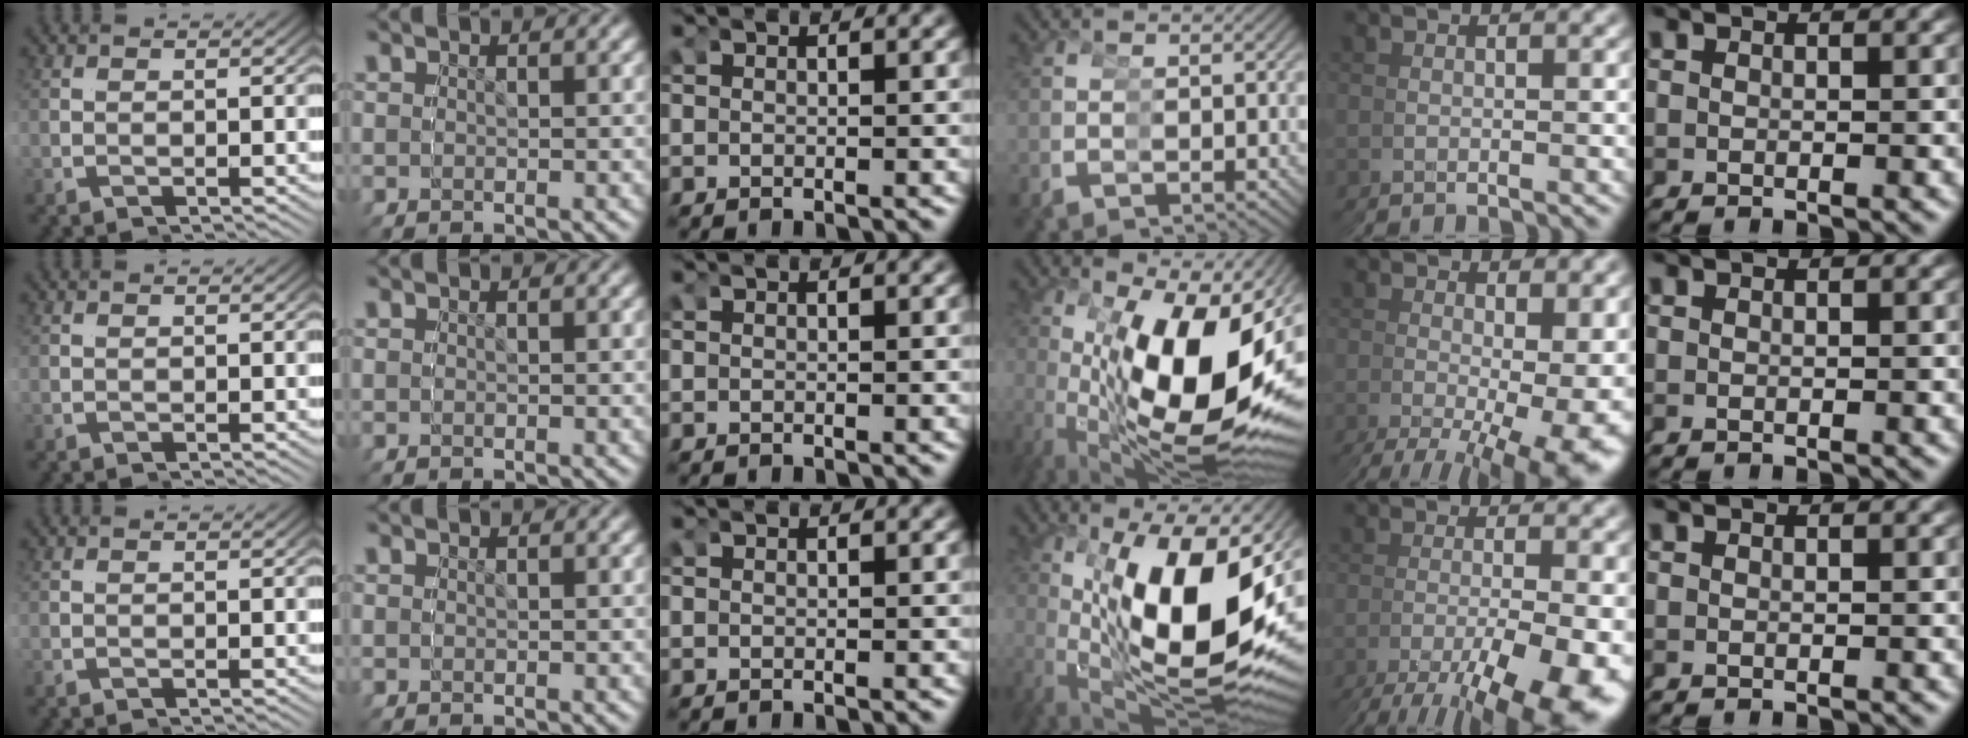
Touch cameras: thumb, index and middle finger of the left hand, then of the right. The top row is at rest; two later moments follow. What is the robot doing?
{"motion": "grasp_and_lifting", "object": "glue stick"}